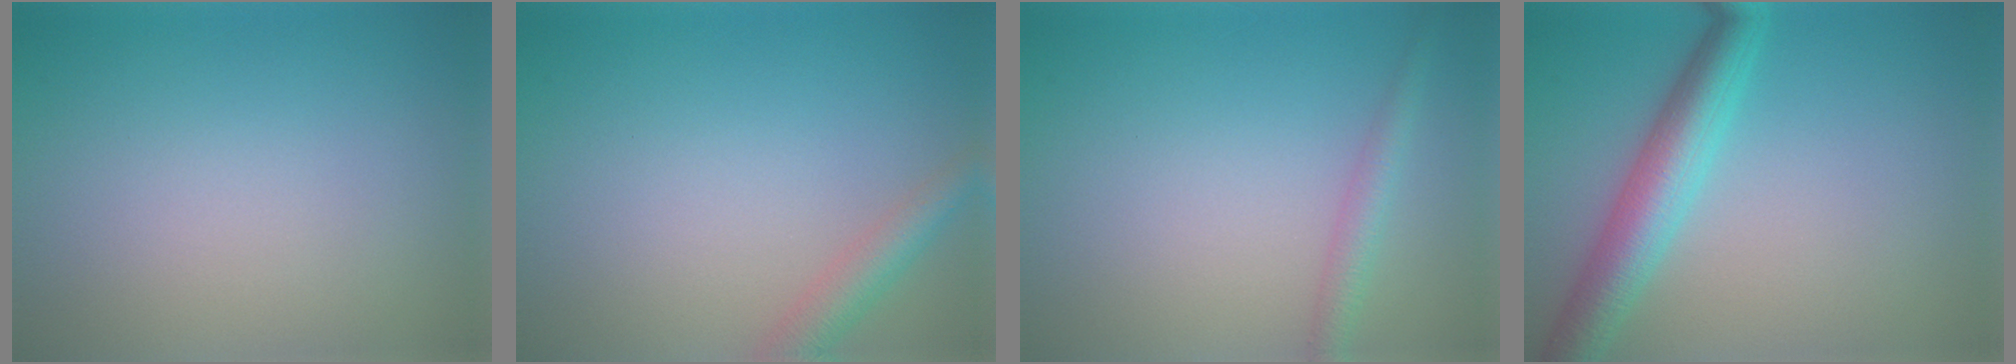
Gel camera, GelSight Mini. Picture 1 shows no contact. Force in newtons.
{"total": 2.9, "press": 2.9, "slide": 0.1}
{"total": 2.2, "press": 2.2, "slide": 0.1}
{"total": 5.4, "press": 5.4, "slide": 0.1}